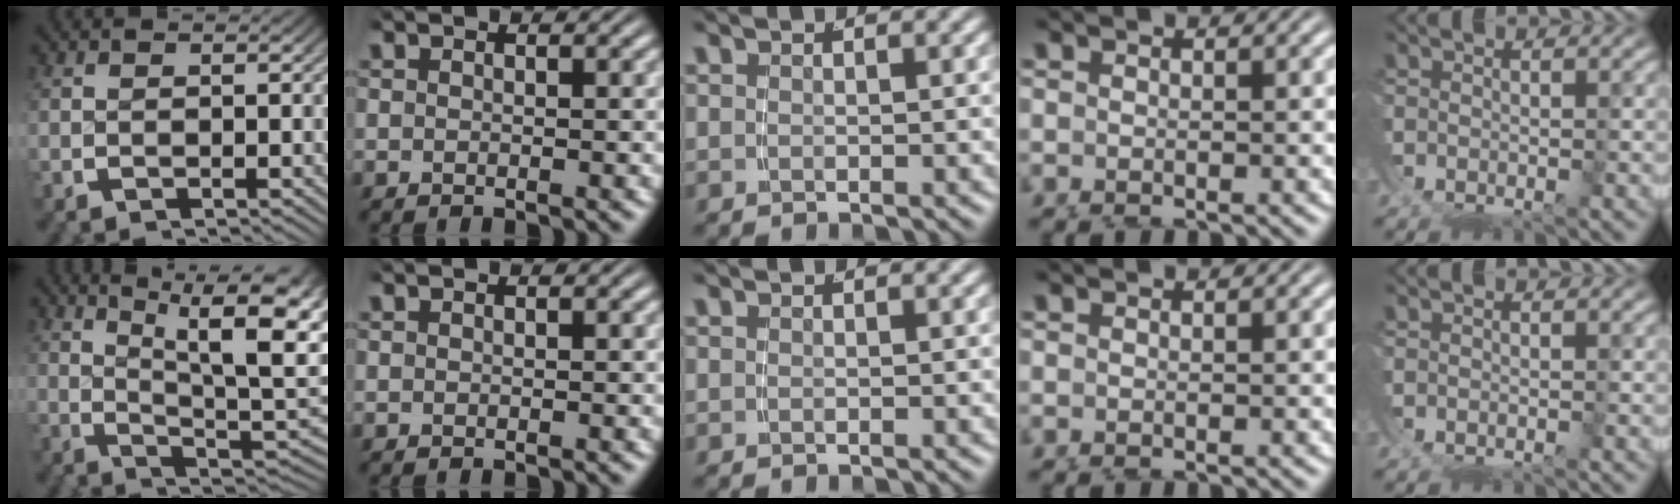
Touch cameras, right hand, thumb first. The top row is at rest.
{"thumb": {"total": 12.5, "force": [3.4, 6.7, 10.0], "torque": [-0.132, -0.015, 0.052]}}